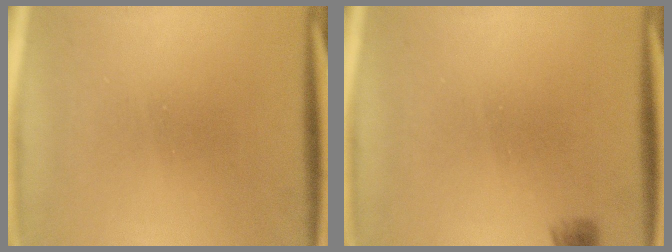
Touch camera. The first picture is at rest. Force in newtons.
{"total": 2.9}